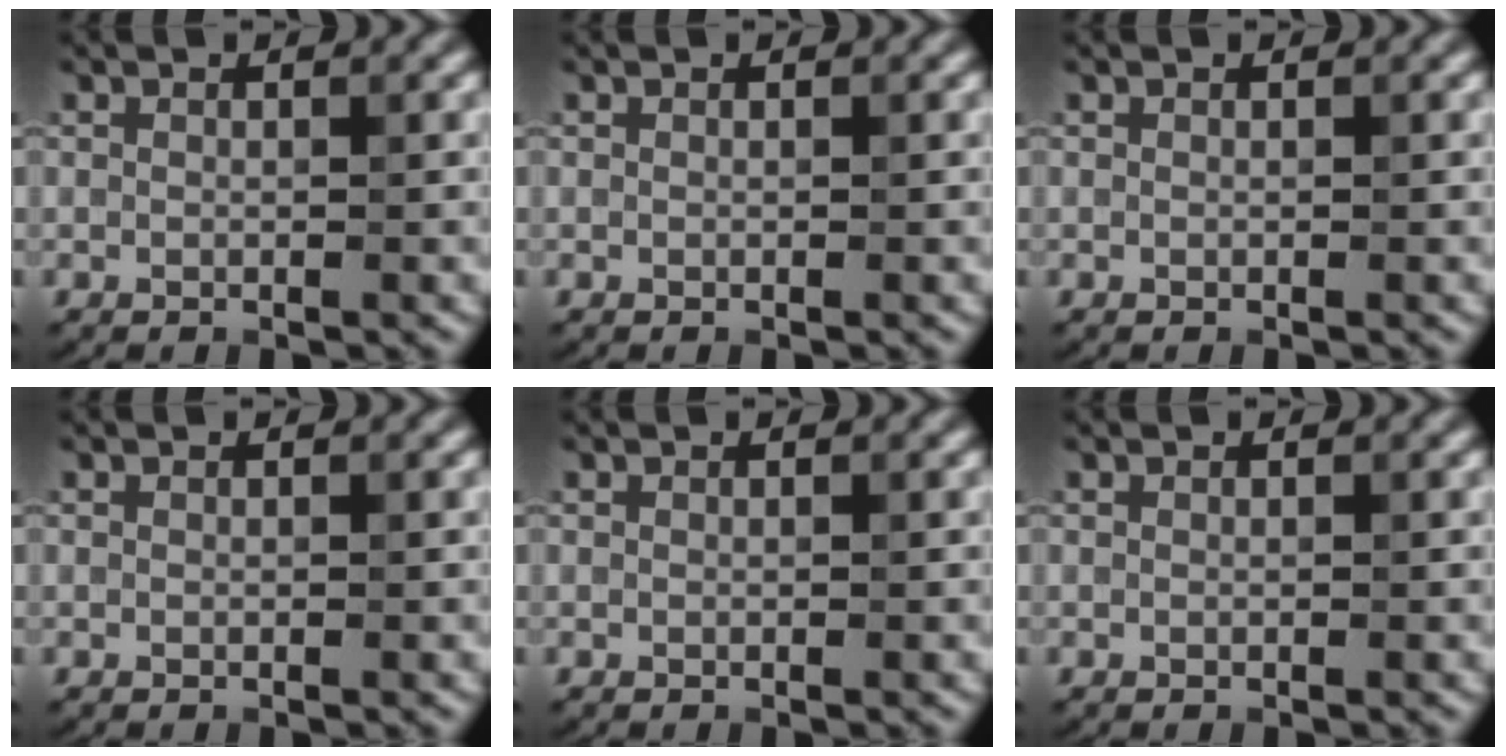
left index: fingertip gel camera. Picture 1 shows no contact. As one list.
[{"total": 0.0}, {"total": 0.0}, {"total": 0.0}, {"total": 0.0}, {"total": 0.0}]